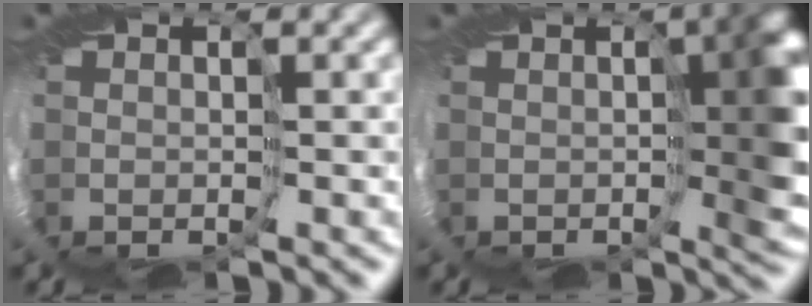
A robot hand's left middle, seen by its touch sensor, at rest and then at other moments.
{"total": 6.2, "force": [0.4, 1.7, 5.9], "torque": [-0.076, 0.005, 0.006]}